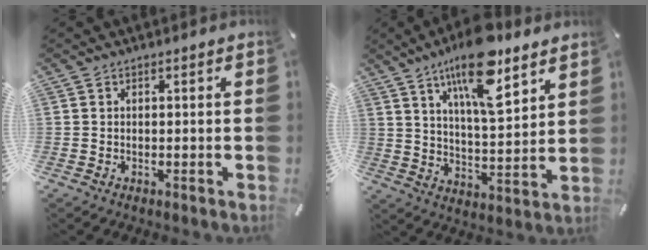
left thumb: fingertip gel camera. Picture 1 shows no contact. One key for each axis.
{"total": 16.4, "fx": 10.7, "fy": 5.4, "fz": 11.2, "tx": -0.194, "ty": -0.046, "tz": 0.178}